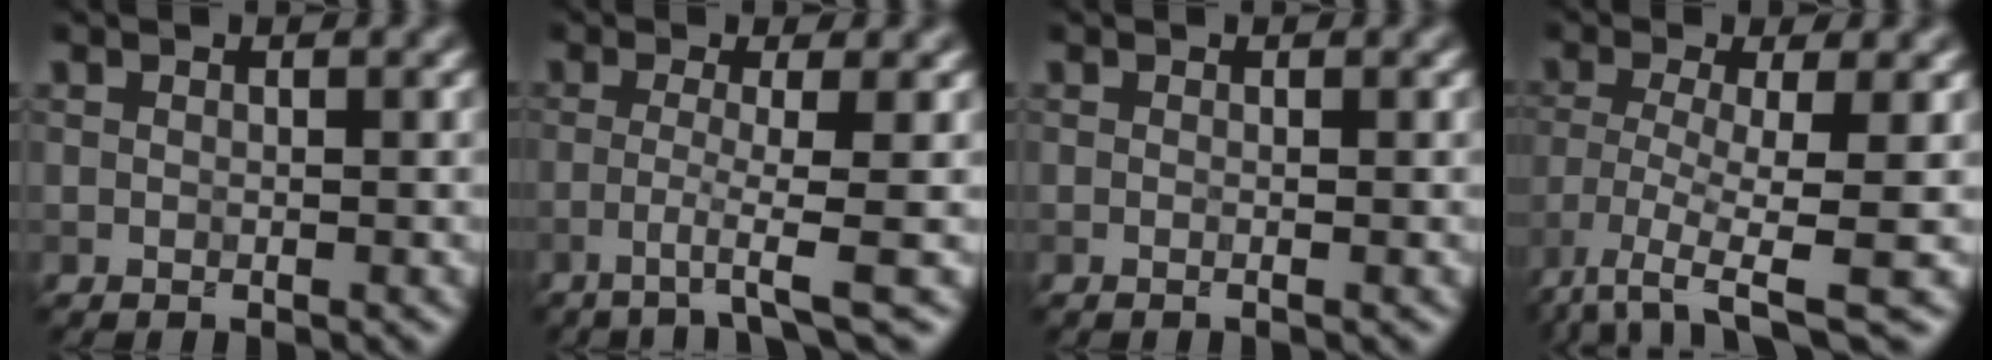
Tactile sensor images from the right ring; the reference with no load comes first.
{"total": 3.3, "force": [-1.2, 0.2, 3.1], "torque": [-0.051, 0.001, -0.037]}
{"total": 0.5, "force": [0.0, 0.1, 0.5], "torque": [-0.011, -0.008, -0.002]}
{"total": 6.7, "force": [-3.7, 1.2, 5.4], "torque": [-0.105, -0.013, -0.074]}